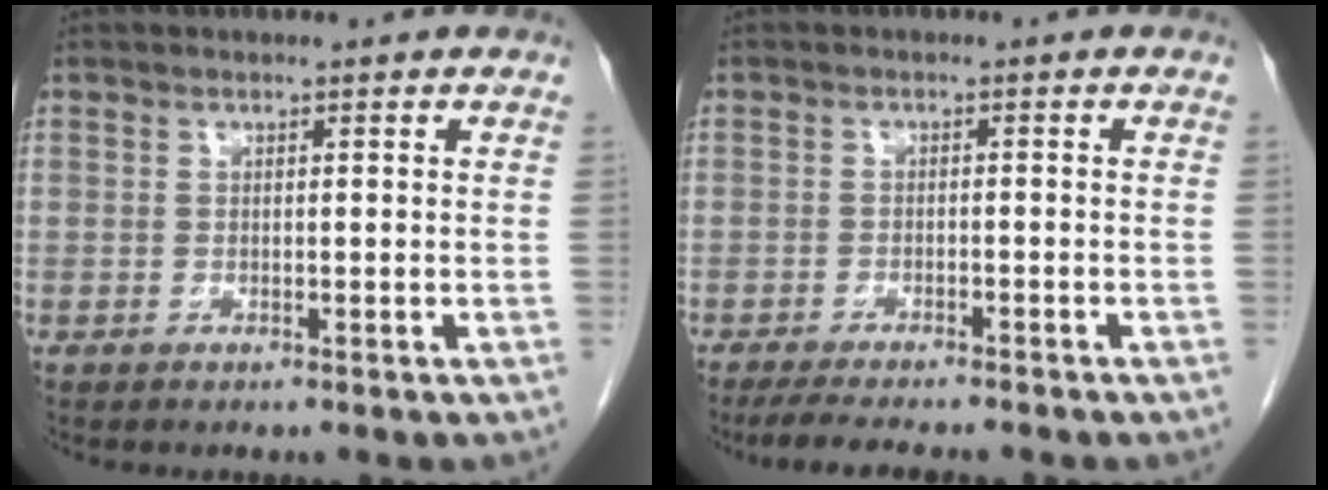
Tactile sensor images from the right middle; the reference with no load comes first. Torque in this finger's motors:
{"motor_torque": [0.54, -0.37, 0.08, 0.05]}